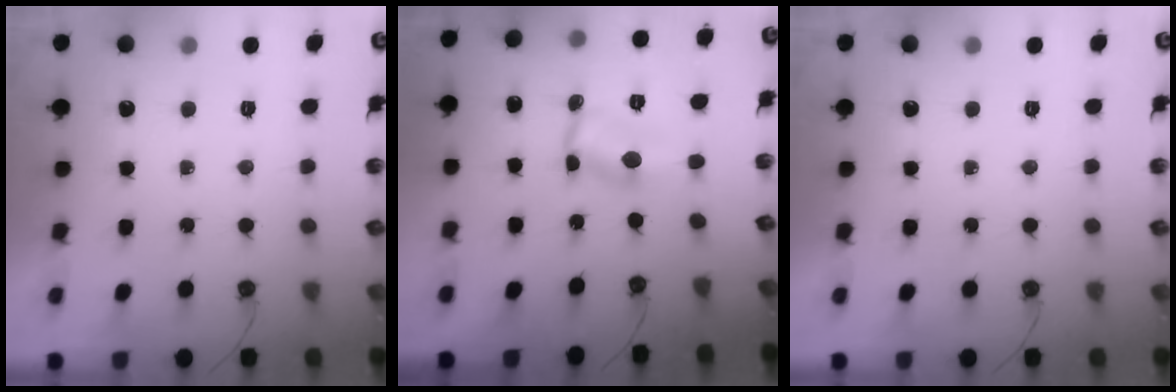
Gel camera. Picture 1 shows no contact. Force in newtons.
{"total": 1.6, "press": 1.5, "slide": 0.1}
{"total": 0.0}